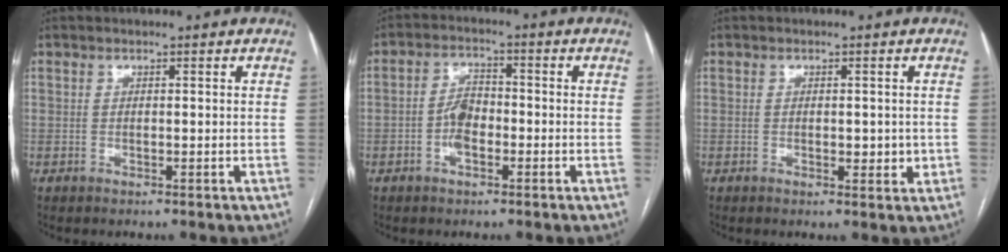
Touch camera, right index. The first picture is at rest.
{"total": 4.4, "force": [-1.4, 2.3, 3.4], "torque": [-0.067, 0.011, -0.029]}
{"total": 2.8, "force": [-0.1, 1.5, 2.4], "torque": [-0.027, -0.002, 0.002]}